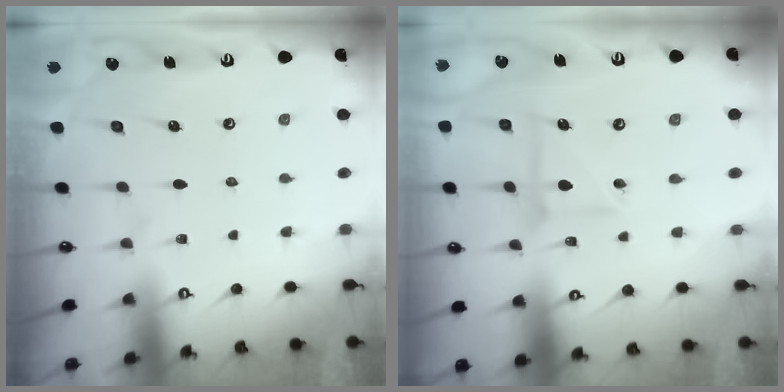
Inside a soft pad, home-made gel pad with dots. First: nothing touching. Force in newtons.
{"total": 8.4, "press": 8.3, "slide": 1.1}